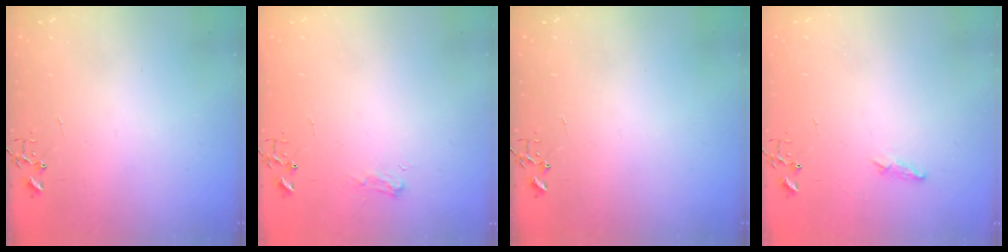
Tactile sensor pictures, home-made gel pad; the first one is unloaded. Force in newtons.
{"total": 6.6, "press": 6.6, "slide": 0.5}
{"total": 0.0}
{"total": 5.9, "press": 5.8, "slide": 0.7}